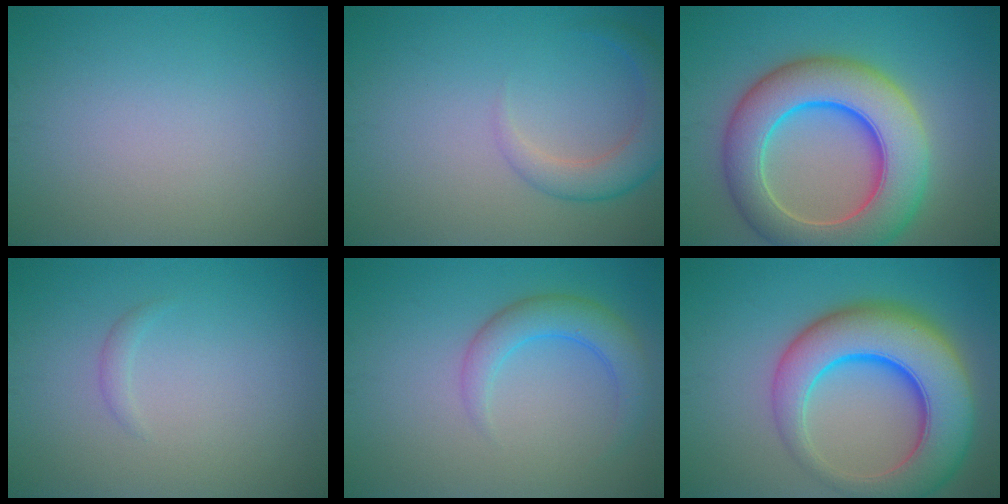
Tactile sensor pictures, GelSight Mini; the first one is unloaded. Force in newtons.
{"total": 3.5, "press": 3.5, "slide": 0.3}
{"total": 11.3, "press": 11.3, "slide": 0.4}
{"total": 0.7, "press": 0.7, "slide": 0.1}
{"total": 3.7, "press": 3.7, "slide": 0.2}
{"total": 11.2, "press": 11.1, "slide": 0.5}